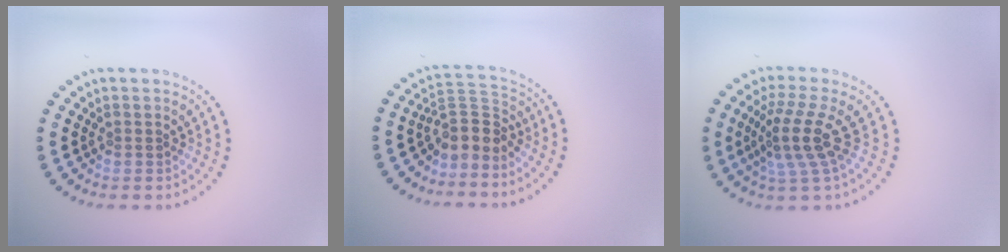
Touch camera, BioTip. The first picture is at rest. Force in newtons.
{"total": 3.2, "press": 2.3, "slide": 2.1}
{"total": 3.9, "press": 3.0, "slide": 2.5}